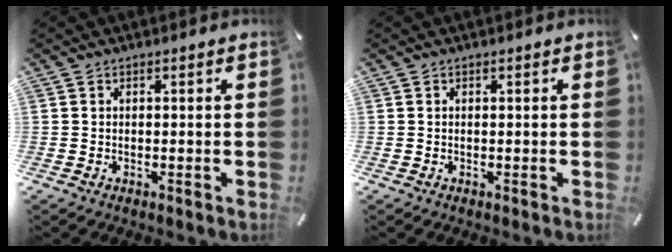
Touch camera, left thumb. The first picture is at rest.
{"total": 0.0}